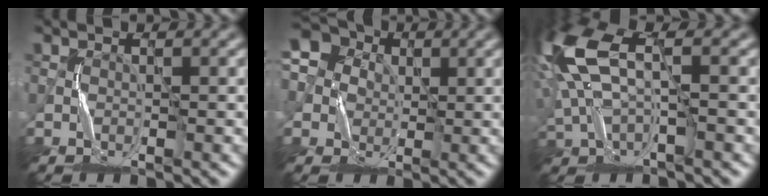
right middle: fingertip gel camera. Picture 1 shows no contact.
{"total": 6.7, "force": [1.3, 6.1, 2.4], "torque": [-0.054, 0.030, -0.015]}
{"total": 8.1, "force": [1.9, 4.0, 6.8], "torque": [-0.167, 0.012, 0.030]}